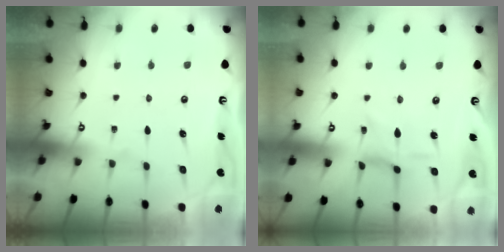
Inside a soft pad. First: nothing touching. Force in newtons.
{"total": 2.1, "press": 2.1, "slide": 0.5}